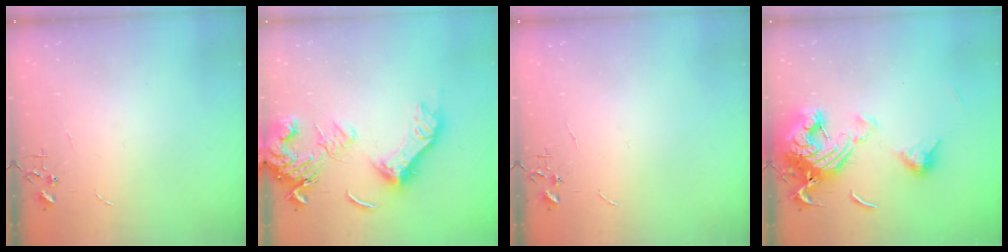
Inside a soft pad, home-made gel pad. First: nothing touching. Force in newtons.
{"total": 17.9, "press": 17.8, "slide": 2.3}
{"total": 0.0}
{"total": 16.8, "press": 16.8, "slide": 1.6}